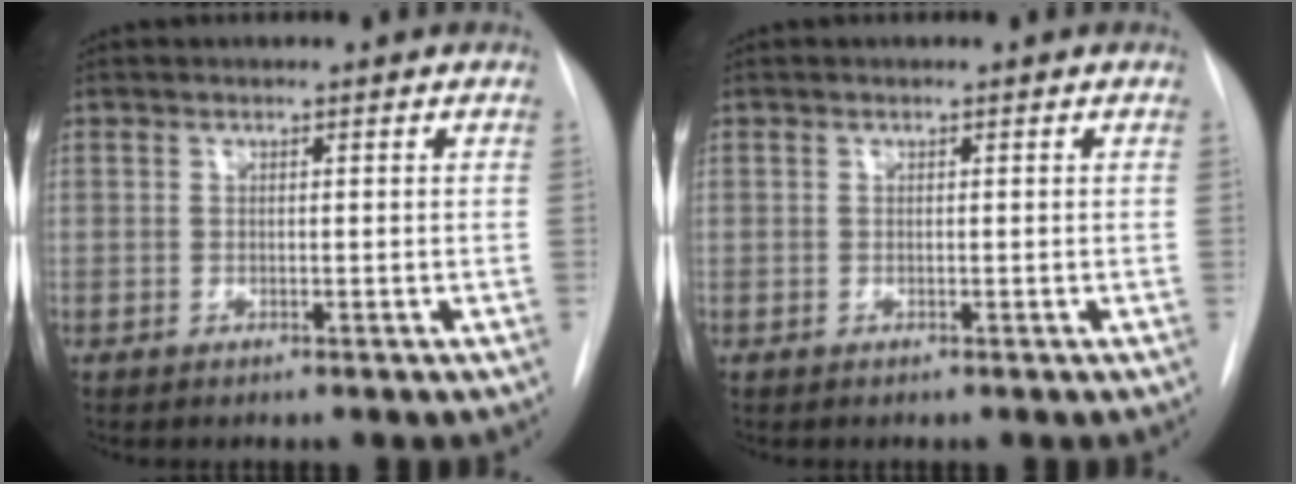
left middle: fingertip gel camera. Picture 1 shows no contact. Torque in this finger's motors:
{"motor_torque": [0.04, -0.12, -0.10, -0.01]}